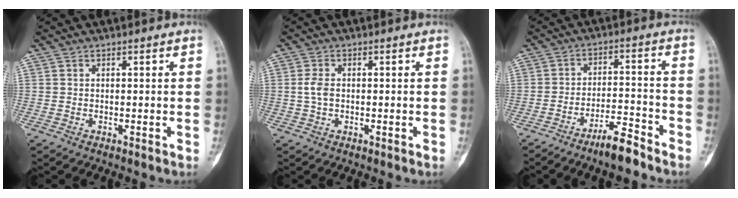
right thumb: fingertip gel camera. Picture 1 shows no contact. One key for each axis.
{"total": 3.0, "fx": 0.1, "fy": 1.8, "fz": 2.4, "tx": -0.053, "ty": 0.003, "tz": 0.000}
{"total": 7.0, "fx": -5.6, "fy": 1.3, "fz": 4.0, "tx": -0.070, "ty": 0.046, "tz": -0.098}